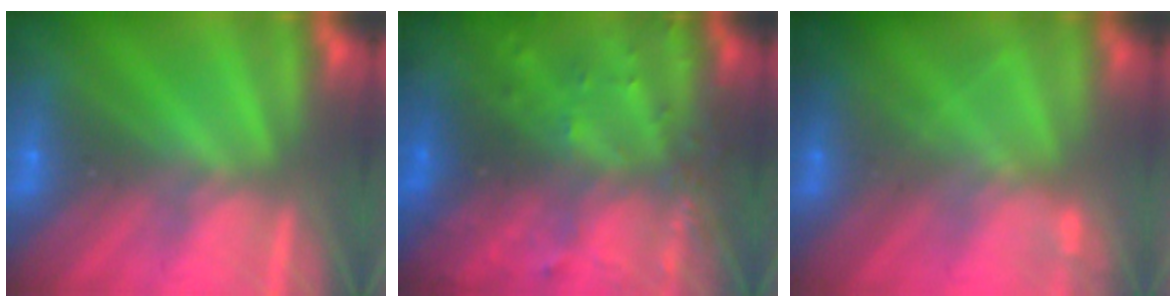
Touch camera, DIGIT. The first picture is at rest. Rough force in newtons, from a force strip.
{"total": 7.5}
{"total": 2.1}